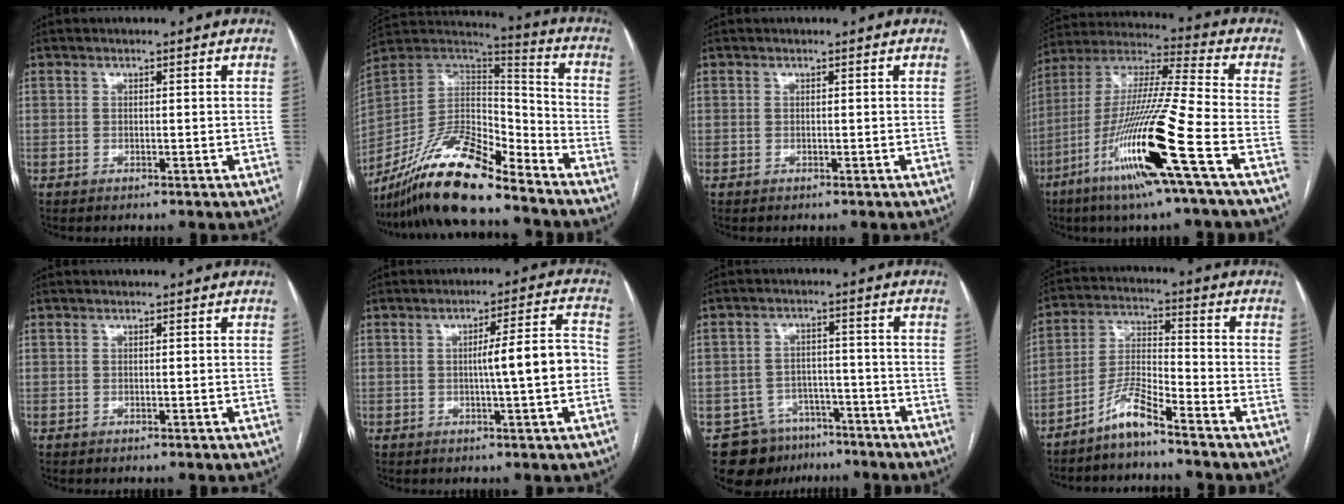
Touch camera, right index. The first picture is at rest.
{"total": 18.7, "force": [-14.7, 3.8, 10.8], "torque": [-0.211, 0.003, -0.274]}
{"total": 0.0}
{"total": 20.0, "force": [-8.5, -0.8, 18.1], "torque": [-0.380, -0.035, -0.169]}
{"total": 0.0}
{"total": 7.9, "force": [-0.9, 0.0, 7.8], "torque": [-0.110, 0.014, -0.014]}
{"total": 9.5, "force": [-6.8, 6.4, 1.5], "torque": [-0.022, 0.024, -0.097]}
{"total": 6.7, "force": [-5.4, 0.3, 4.0], "torque": [-0.090, -0.008, -0.110]}